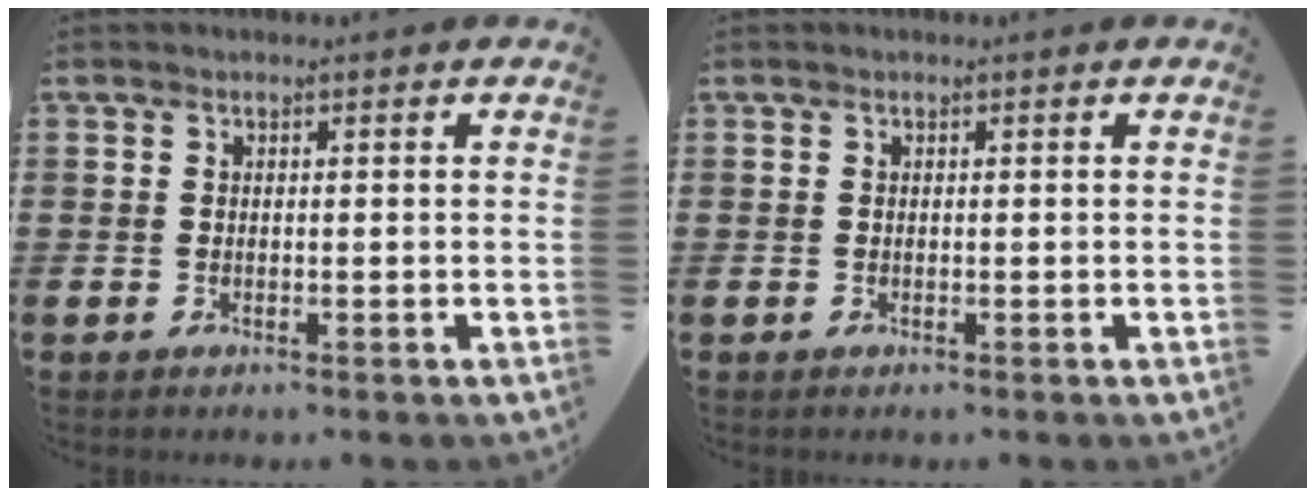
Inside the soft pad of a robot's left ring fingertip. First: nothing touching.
{"total": 0.0}